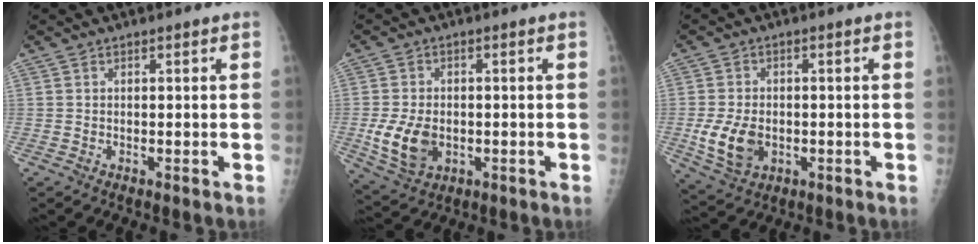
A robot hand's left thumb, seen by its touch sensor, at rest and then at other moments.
{"total": 8.7, "force": [-1.5, 6.0, 6.1], "torque": [-0.107, -0.003, -0.017]}
{"total": 8.1, "force": [-1.6, 5.6, 5.6], "torque": [-0.099, -0.002, -0.019]}